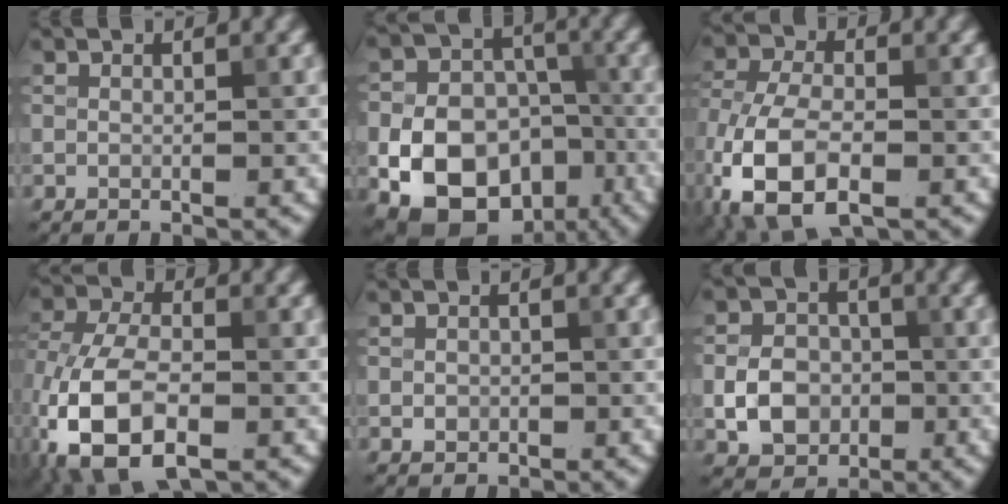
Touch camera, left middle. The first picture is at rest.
{"total": 12.6, "force": [-4.8, 9.6, 6.6], "torque": [-0.107, -0.027, -0.107]}
{"total": 9.8, "force": [-3.7, 5.4, 7.3], "torque": [-0.172, -0.014, -0.074]}
{"total": 11.5, "force": [-4.2, 6.5, 8.5], "torque": [-0.186, -0.014, -0.075]}
{"total": 0.9, "force": [-0.1, 0.8, 0.4], "torque": [-0.003, -0.004, -0.004]}
{"total": 4.7, "force": [-1.0, 3.8, 2.5], "torque": [-0.041, 0.001, -0.022]}